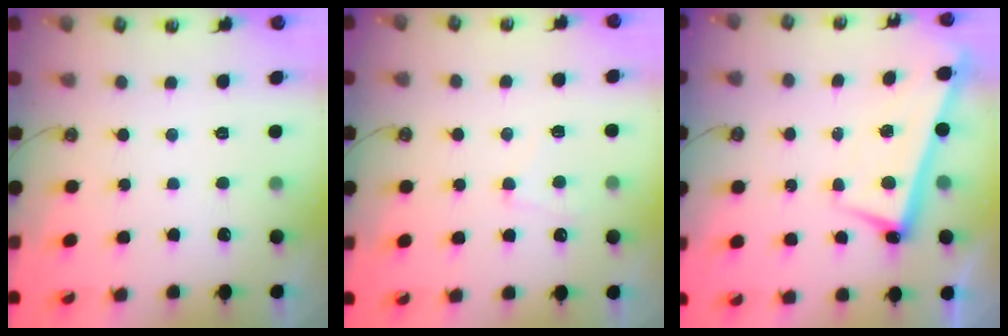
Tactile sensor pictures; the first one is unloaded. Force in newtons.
{"total": 0.6, "press": 0.3, "slide": 0.5}
{"total": 2.5, "press": 2.4, "slide": 0.7}